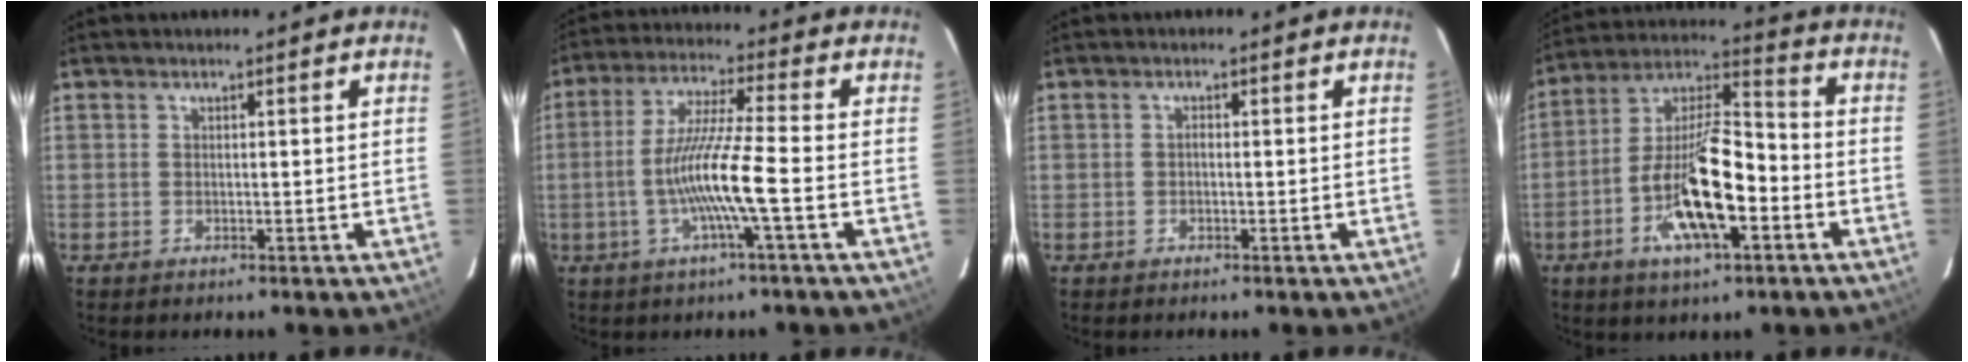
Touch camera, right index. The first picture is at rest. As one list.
[{"total": 10.7, "force": [-3.1, -0.9, 10.2], "torque": [-0.202, -0.003, -0.059]}, {"total": 0.5, "force": [-0.2, 0.3, 0.4], "torque": [-0.005, 0.004, -0.006]}, {"total": 16.4, "force": [-5.9, 5.4, 14.3], "torque": [-0.279, 0.001, -0.110]}]